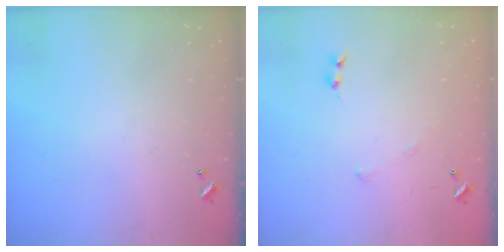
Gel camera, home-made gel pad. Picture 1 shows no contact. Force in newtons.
{"total": 5.0, "press": 4.9, "slide": 0.9}